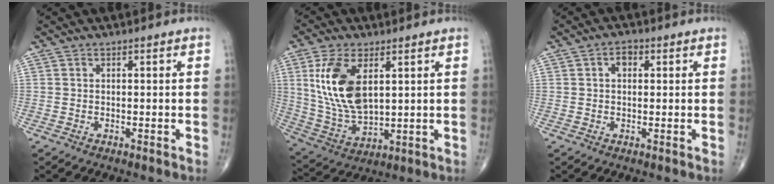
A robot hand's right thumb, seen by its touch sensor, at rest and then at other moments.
{"total": 14.6, "force": [4.4, 7.5, 11.7], "torque": [-0.231, -0.019, 0.097]}
{"total": 2.6, "force": [0.8, 1.7, 1.8], "torque": [-0.021, 0.006, 0.009]}